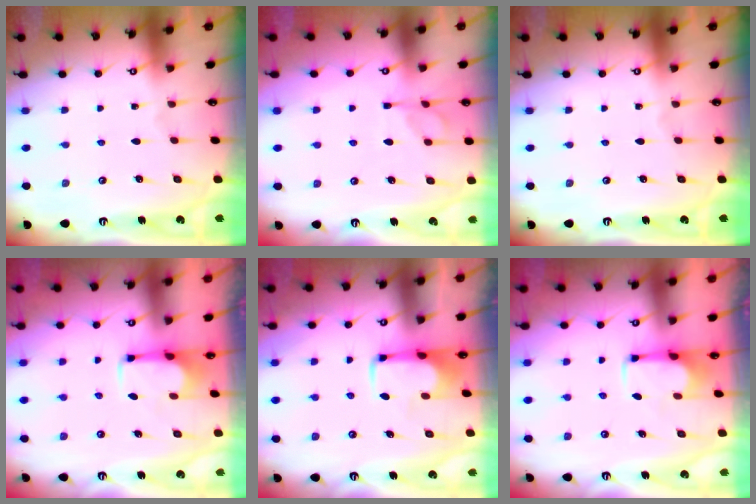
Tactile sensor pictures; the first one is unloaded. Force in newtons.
{"total": 2.1, "press": 1.7, "slide": 1.1}
{"total": 0.0}
{"total": 2.8, "press": 2.7, "slide": 0.8}
{"total": 2.0, "press": 2.0, "slide": 0.4}
{"total": 2.8, "press": 2.7, "slide": 0.9}